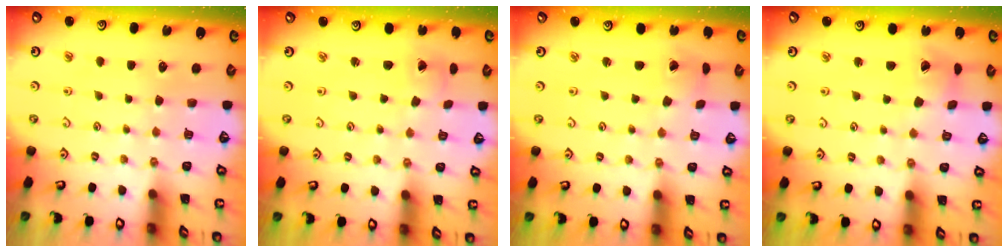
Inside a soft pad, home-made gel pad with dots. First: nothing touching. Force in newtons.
{"total": 1.8, "press": 1.8, "slide": 0.1}
{"total": 1.2, "press": 1.2, "slide": 0.2}
{"total": 4.1, "press": 4.1, "slide": 0.5}